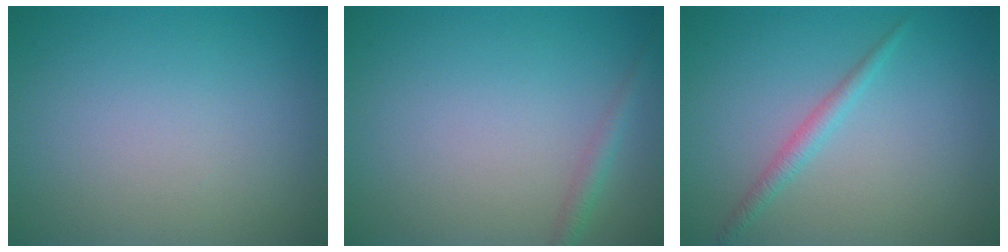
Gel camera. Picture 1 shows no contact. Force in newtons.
{"total": 1.3, "press": 1.3, "slide": 0.1}
{"total": 1.5, "press": 1.5, "slide": 0.0}